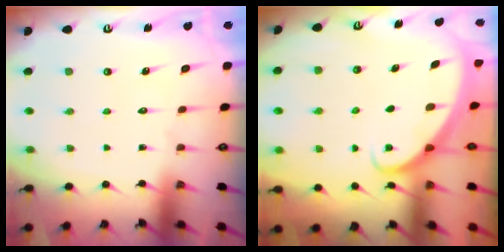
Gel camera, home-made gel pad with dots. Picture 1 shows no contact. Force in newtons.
{"total": 2.3, "press": 2.3, "slide": 0.1}